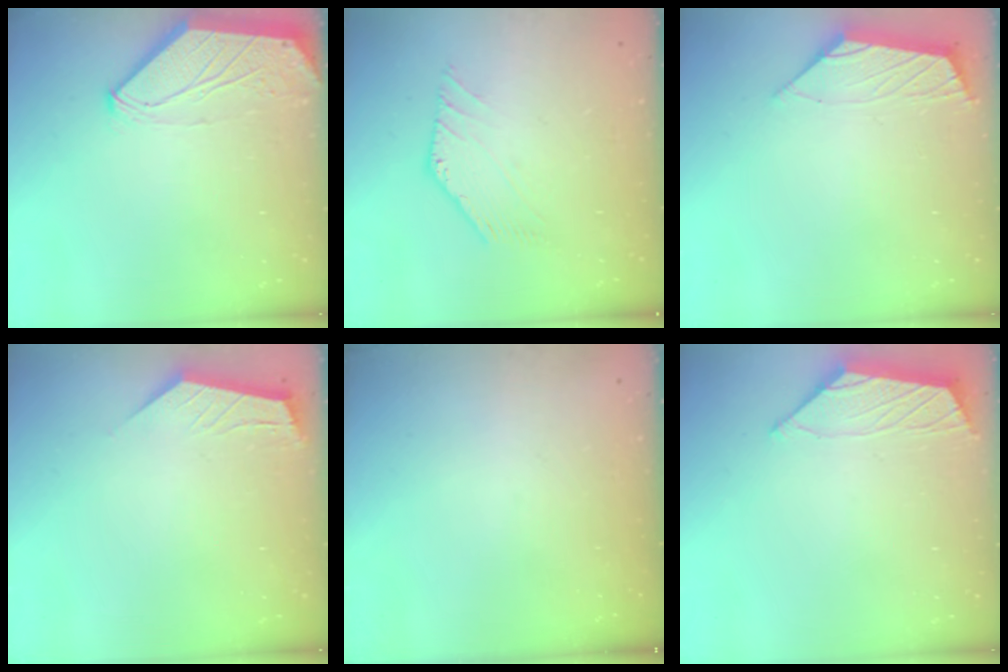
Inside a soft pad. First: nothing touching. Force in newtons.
{"total": 3.1, "press": 3.1, "slide": 0.4}
{"total": 2.8, "press": 2.7, "slide": 0.6}
{"total": 2.3, "press": 2.3, "slide": 0.3}
{"total": 0.0}
{"total": 2.3, "press": 2.3, "slide": 0.5}